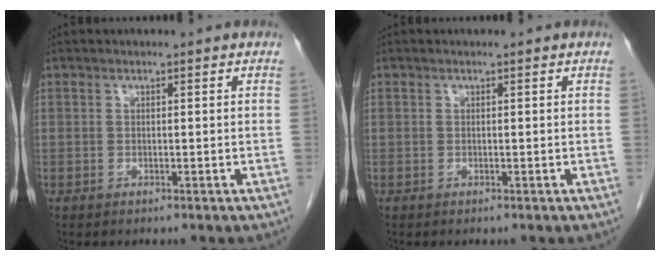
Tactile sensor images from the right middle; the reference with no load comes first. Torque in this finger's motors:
{"motor_torque": [0.28, -0.03, 0.00, 0.01]}